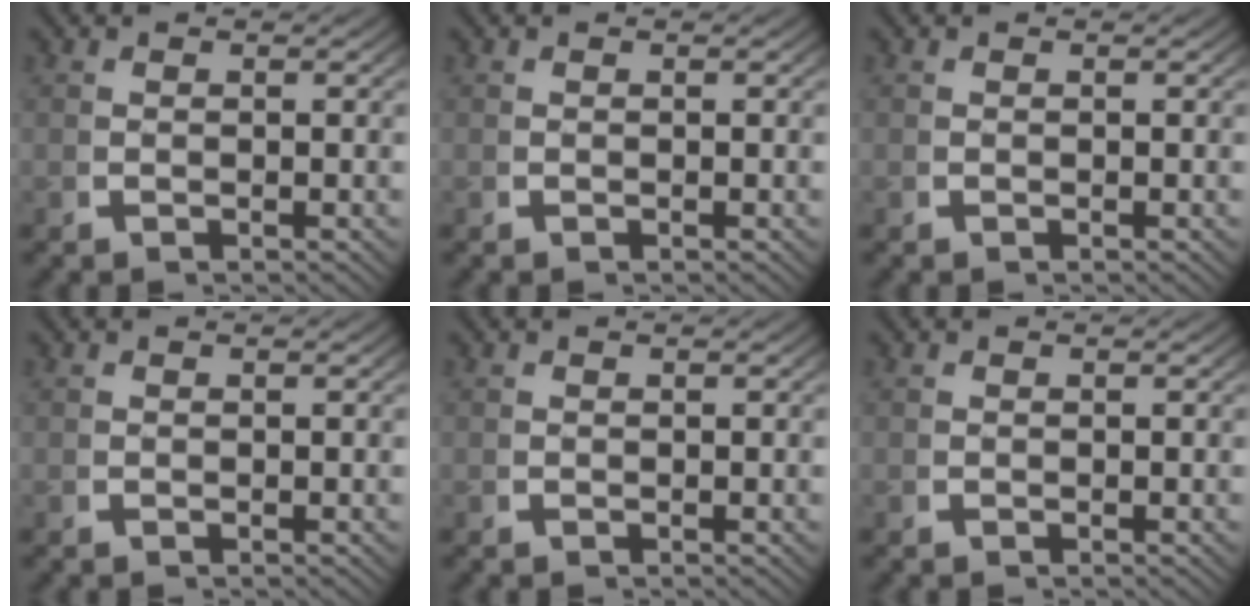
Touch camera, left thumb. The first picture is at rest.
{"total": 0.0}
{"total": 0.0}
{"total": 0.0}
{"total": 0.0}
{"total": 0.0}